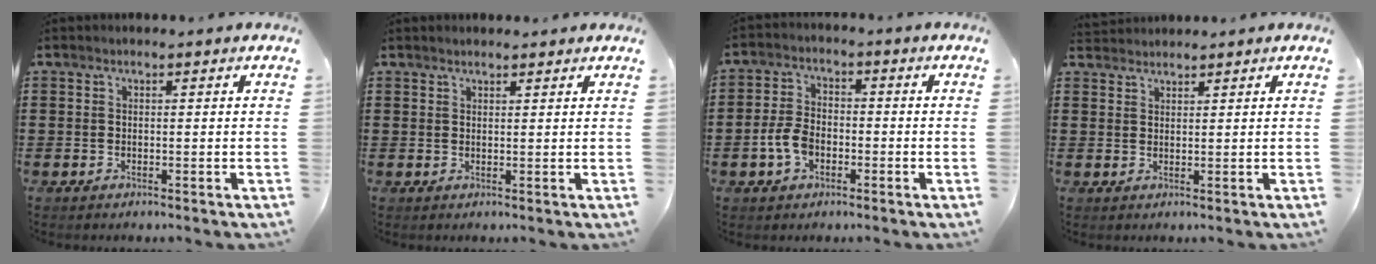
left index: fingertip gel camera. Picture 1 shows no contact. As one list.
[{"total": 1.1, "force": [1.0, 0.1, 0.3], "torque": [-0.007, -0.001, 0.020]}, {"total": 5.4, "force": [-1.9, 3.3, 3.8], "torque": [-0.101, -0.003, -0.042]}, {"total": 1.6, "force": [1.6, 0.3, -0.1], "torque": [-0.004, 0.001, 0.032]}]